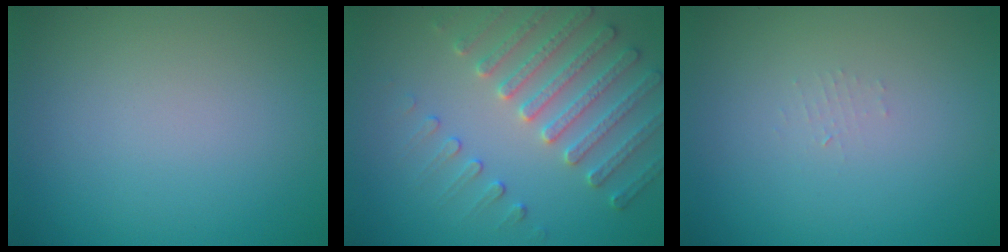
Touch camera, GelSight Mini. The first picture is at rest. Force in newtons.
{"total": 4.1, "press": 4.0, "slide": 0.8}
{"total": 0.7, "press": 0.7, "slide": 0.1}